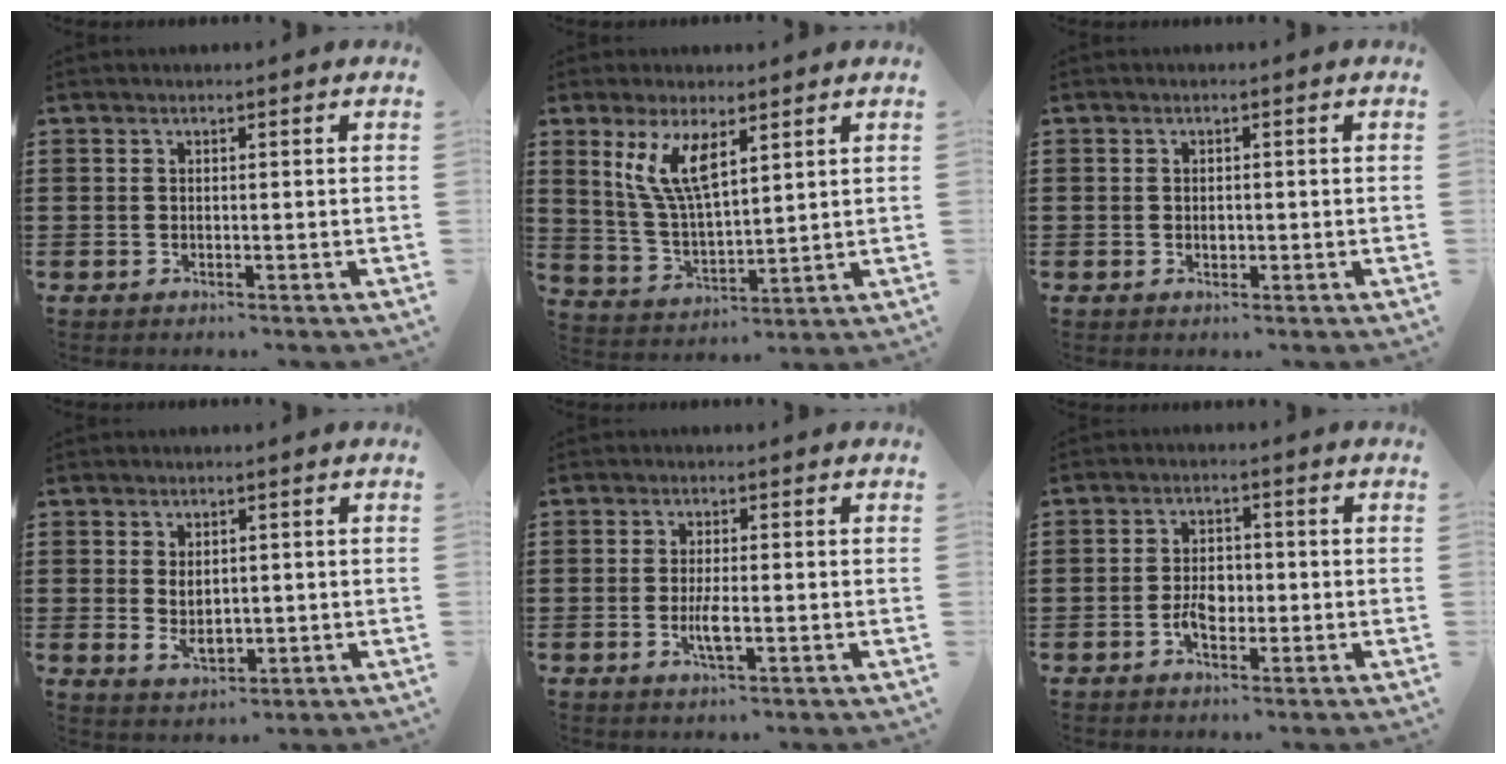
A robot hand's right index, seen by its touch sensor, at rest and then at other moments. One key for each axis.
{"total": 8.5, "fx": 4.3, "fy": 2.9, "fz": 6.8, "tx": -0.156, "ty": -0.007, "tz": 0.072}
{"total": 1.0, "fx": -0.1, "fy": 0.8, "fz": 0.6, "tx": -0.005, "ty": 0.000, "tz": -0.003}
{"total": 3.5, "fx": 0.2, "fy": 2.3, "fz": 2.6, "tx": -0.046, "ty": 0.006, "tz": 0.001}
{"total": 3.2, "fx": -0.8, "fy": 0.6, "fz": 3.1, "tx": -0.074, "ty": -0.010, "tz": -0.020}
{"total": 3.7, "fx": -1.0, "fy": 2.2, "fz": 2.9, "tx": -0.061, "ty": 0.005, "tz": -0.020}